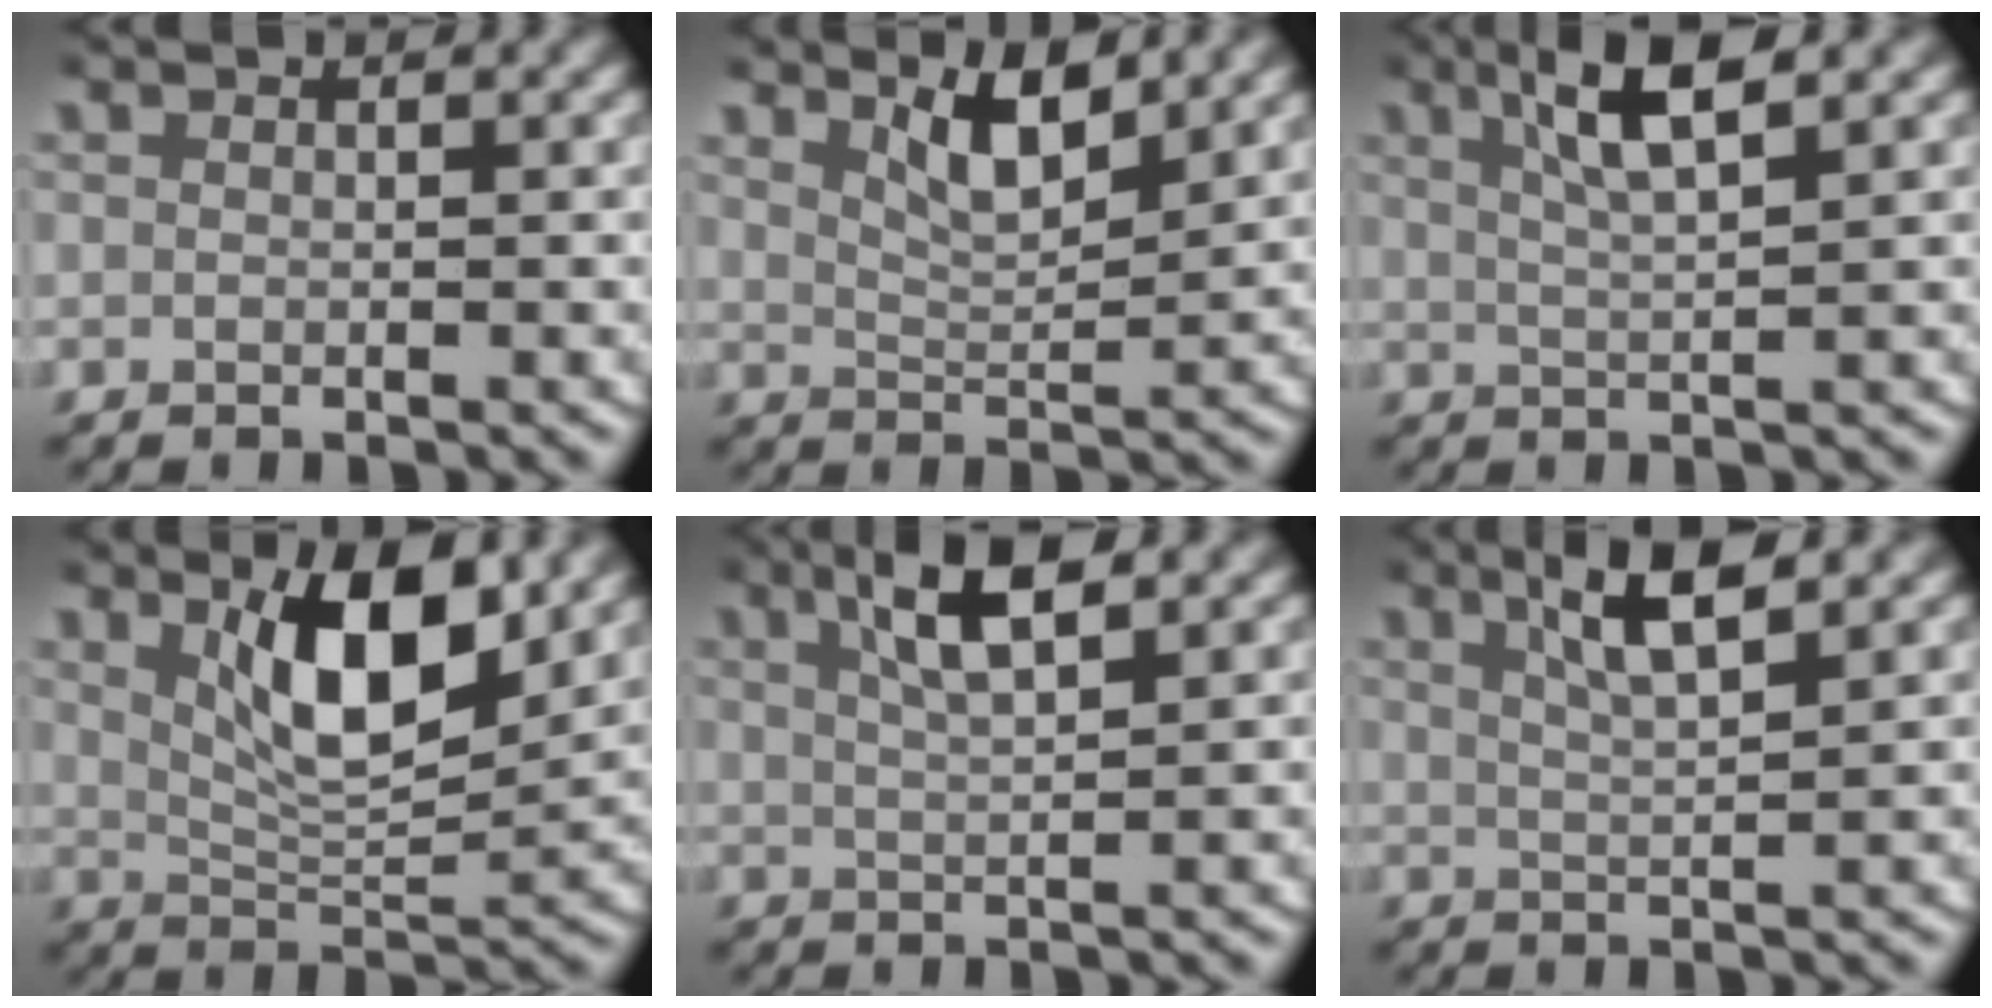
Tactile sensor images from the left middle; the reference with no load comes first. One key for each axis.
{"total": 3.6, "fx": 2.8, "fy": 0.8, "fz": 2.1, "tx": -0.039, "ty": -0.005, "tz": 0.050}
{"total": 4.9, "fx": 2.9, "fy": 0.7, "fz": 4.0, "tx": -0.071, "ty": 0.013, "tz": 0.043}
{"total": 6.3, "fx": 2.9, "fy": 1.8, "fz": 5.2, "tx": -0.085, "ty": -0.004, "tz": 0.052}
{"total": 4.4, "fx": 2.7, "fy": 0.8, "fz": 3.5, "tx": -0.063, "ty": 0.011, "tz": 0.041}
{"total": 4.5, "fx": 2.9, "fy": 0.6, "fz": 3.4, "tx": -0.062, "ty": 0.011, "tz": 0.045}